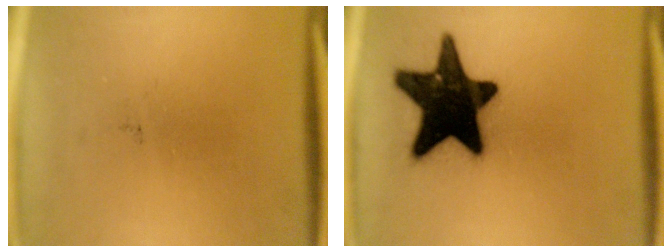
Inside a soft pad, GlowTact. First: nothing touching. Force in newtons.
{"total": 19.8}